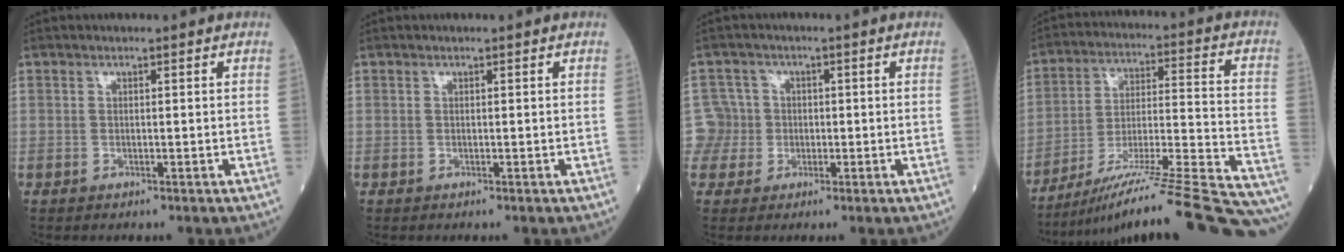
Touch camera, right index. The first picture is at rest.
{"total": 0.0}
{"total": 4.4, "force": [-0.4, 4.3, -0.7], "torque": [0.026, 0.016, -0.010]}
{"total": 27.3, "force": [-23.9, -0.7, 13.1], "torque": [-0.121, -0.018, -0.354]}